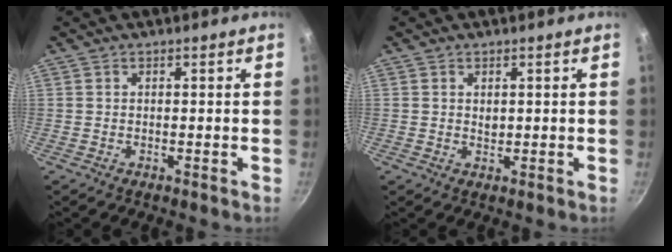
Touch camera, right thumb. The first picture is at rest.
{"total": 1.3, "force": [0.4, 0.9, 0.8], "torque": [-0.010, -0.002, 0.007]}